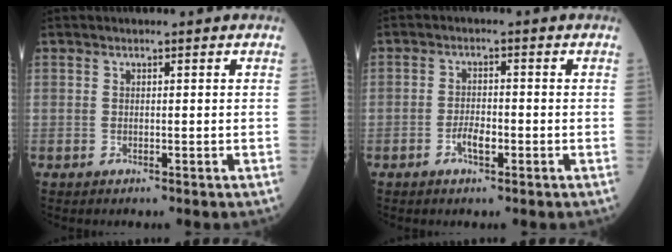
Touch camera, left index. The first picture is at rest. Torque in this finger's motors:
{"motor_torque": [-0.04, 0.07, 0.05, 0.01]}